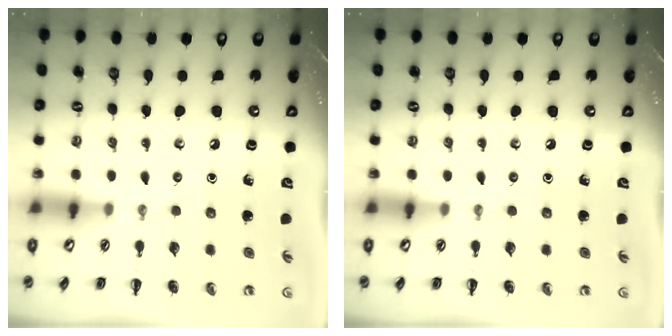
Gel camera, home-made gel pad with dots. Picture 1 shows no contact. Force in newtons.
{"total": 0.0}